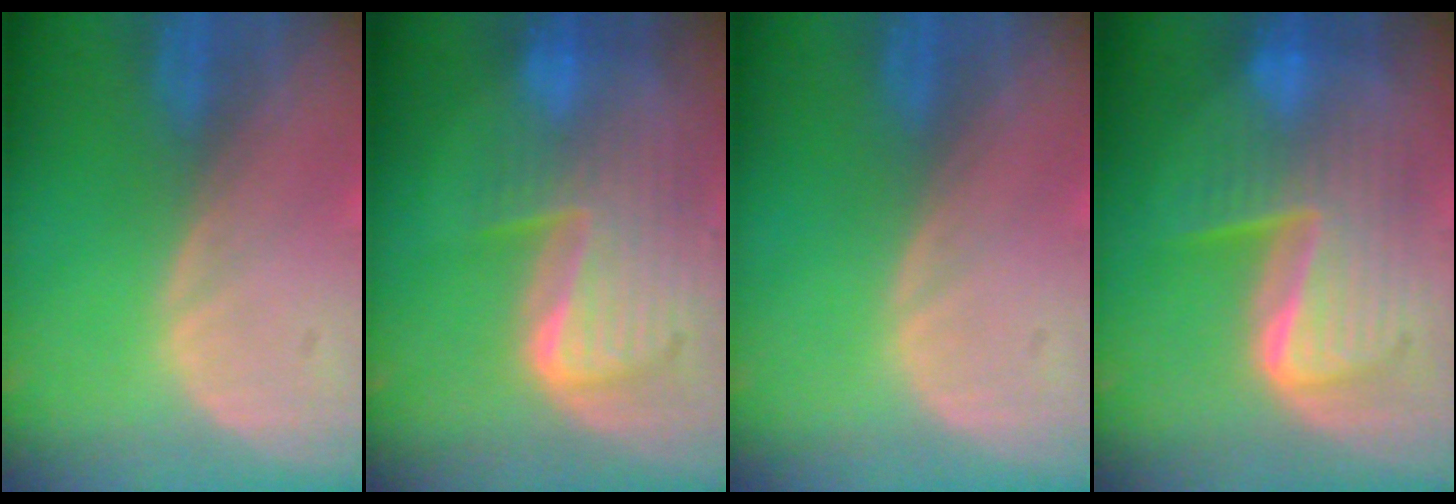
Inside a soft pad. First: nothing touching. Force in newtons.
{"total": 10.1, "press": 8.7, "slide": 5.1}
{"total": 0.0}
{"total": 10.4, "press": 10.4, "slide": 0.9}